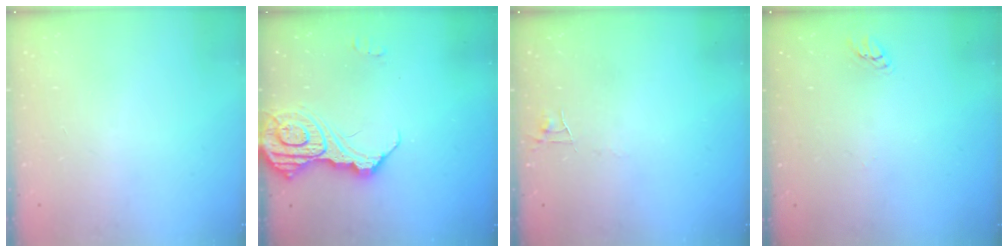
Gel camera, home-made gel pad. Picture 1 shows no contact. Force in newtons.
{"total": 16.1, "press": 16.0, "slide": 1.8}
{"total": 3.5, "press": 3.5, "slide": 0.3}
{"total": 1.9, "press": 1.9, "slide": 0.2}